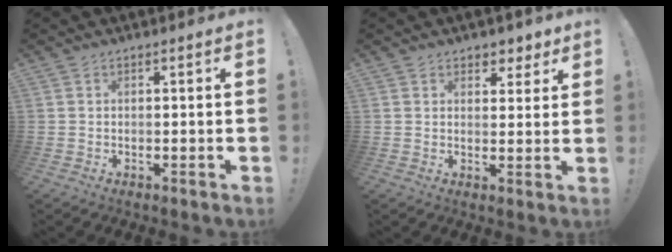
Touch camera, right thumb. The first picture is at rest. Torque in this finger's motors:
{"motor_torque": [0.18, 0.84, -0.26, 0.24, 0.00]}